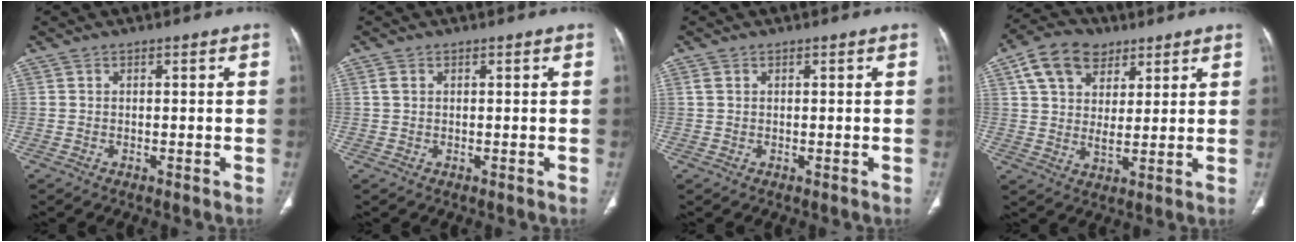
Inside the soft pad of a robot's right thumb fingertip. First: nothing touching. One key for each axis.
{"total": 1.1, "fx": 0.3, "fy": 0.7, "fz": 0.7, "tx": -0.017, "ty": 0.005, "tz": 0.008}
{"total": 0.8, "fx": 0.3, "fy": 0.5, "fz": 0.5, "tx": -0.012, "ty": 0.006, "tz": 0.007}
{"total": 11.7, "fx": 5.8, "fy": 7.6, "fz": 6.8, "tx": -0.103, "ty": -0.010, "tz": 0.103}